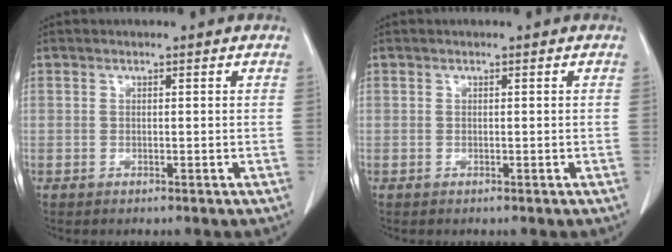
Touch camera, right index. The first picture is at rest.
{"total": 0.0}